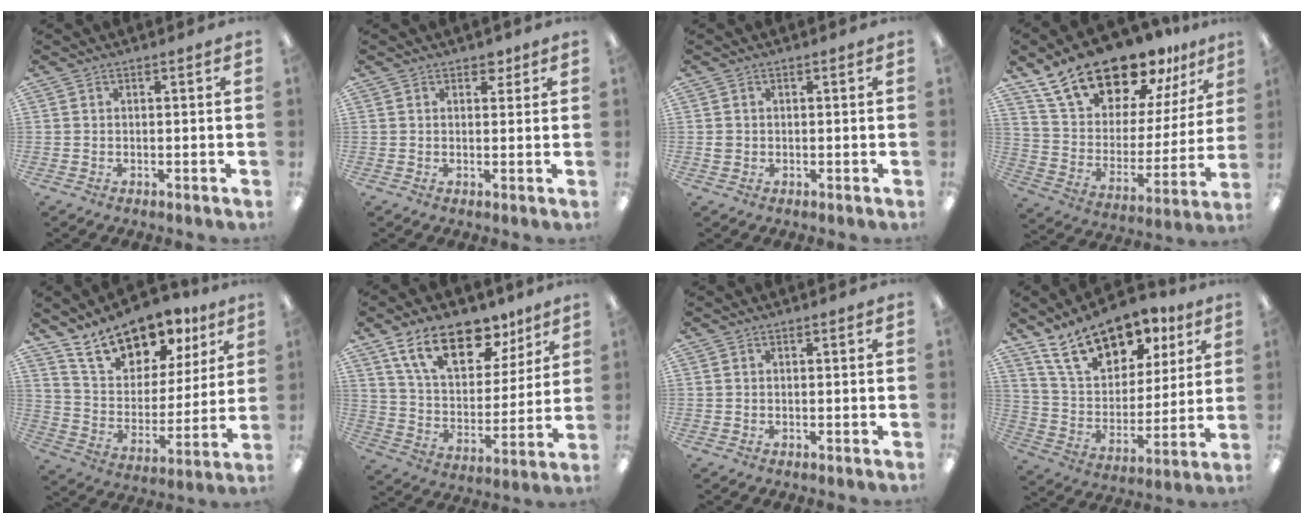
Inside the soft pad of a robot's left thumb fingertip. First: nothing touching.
{"total": 2.5, "force": [1.8, 1.5, 0.9], "torque": [0.004, -0.007, 0.028]}
{"total": 1.1, "force": [-0.1, 1.1, 0.3], "torque": [-0.007, 0.004, -0.002]}
{"total": 21.3, "force": [17.8, 8.7, 7.9], "torque": [-0.153, -0.124, 0.318]}
{"total": 17.3, "force": [13.3, 8.6, 7.0], "torque": [-0.126, -0.083, 0.240]}
{"total": 19.3, "force": [12.3, 9.8, 11.2], "torque": [-0.193, -0.052, 0.219]}
{"total": 0.0}
{"total": 19.5, "force": [12.8, 10.6, 10.1], "torque": [-0.178, -0.061, 0.232]}